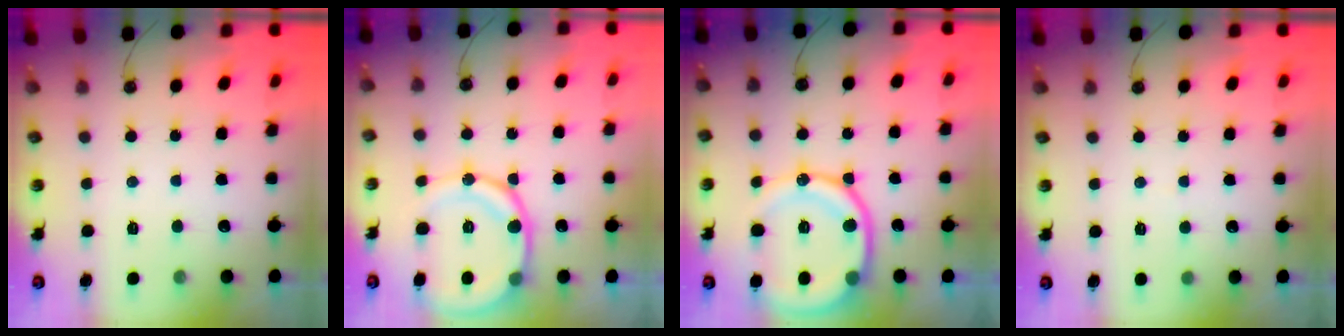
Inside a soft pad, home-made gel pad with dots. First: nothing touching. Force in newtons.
{"total": 16.3, "press": 16.1, "slide": 2.5}
{"total": 17.5, "press": 17.4, "slide": 1.9}
{"total": 1.9, "press": 1.9, "slide": 0.2}